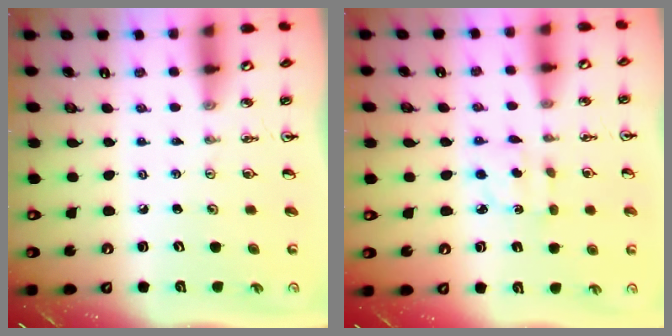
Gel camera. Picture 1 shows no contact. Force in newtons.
{"total": 2.9, "press": 2.8, "slide": 0.7}